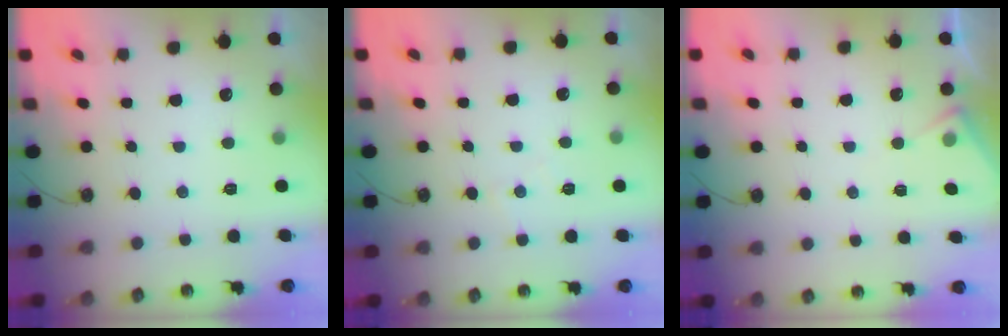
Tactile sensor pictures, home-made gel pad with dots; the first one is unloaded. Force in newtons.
{"total": 3.0, "press": 2.9, "slide": 0.5}
{"total": 4.9, "press": 4.8, "slide": 0.7}